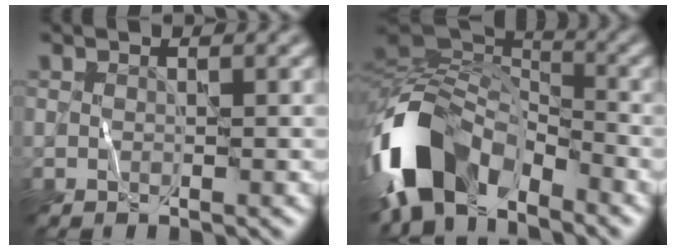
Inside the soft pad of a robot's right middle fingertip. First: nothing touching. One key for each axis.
{"total": 12.5, "fx": -6.5, "fy": 7.2, "fz": 8.0, "tx": -0.166, "ty": -0.003, "tz": -0.127}